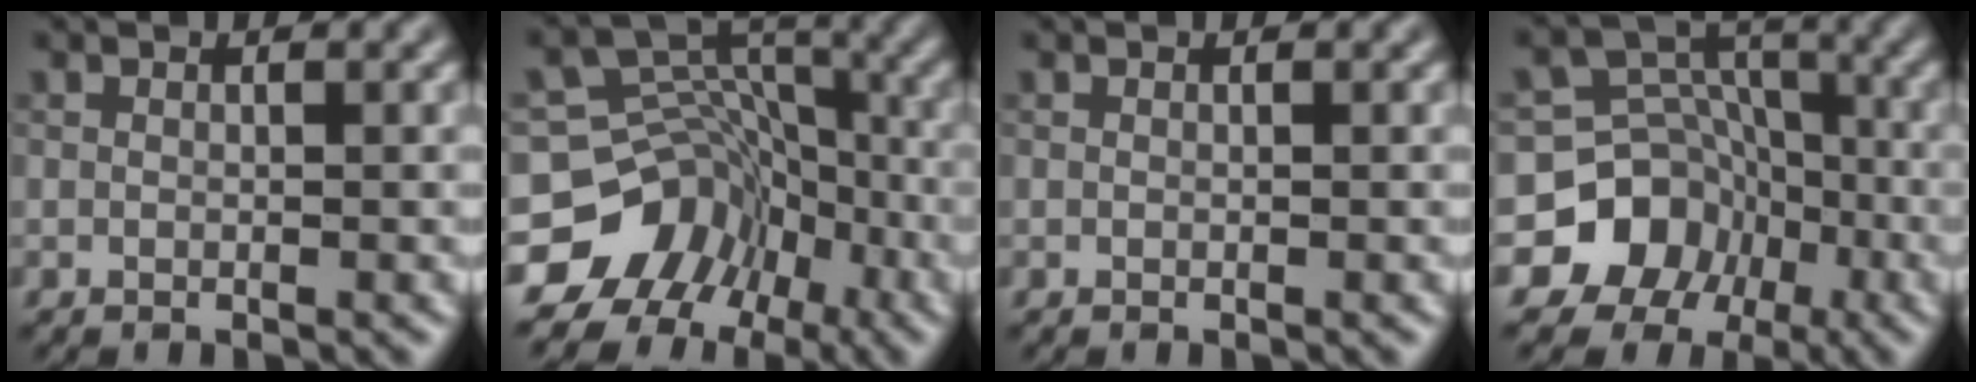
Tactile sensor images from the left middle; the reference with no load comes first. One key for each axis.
{"total": 11.2, "fx": -6.8, "fy": 8.7, "fz": 1.9, "tx": -0.039, "ty": 0.012, "tz": -0.119}
{"total": 0.0}
{"total": 9.8, "fx": -4.8, "fy": 8.4, "fz": 1.7, "tx": -0.016, "ty": 0.001, "tz": -0.105}